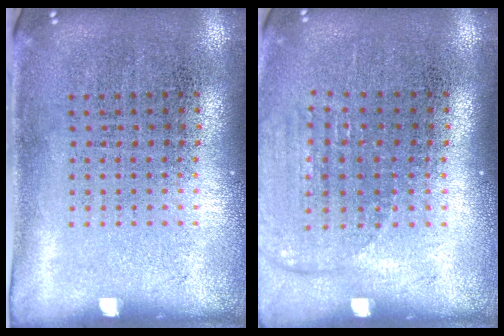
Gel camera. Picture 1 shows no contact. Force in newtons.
{"total": 1.4, "press": 1.3, "slide": 0.6}